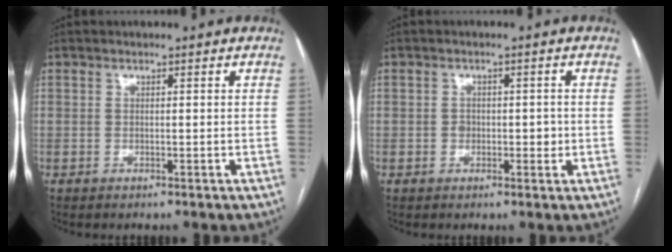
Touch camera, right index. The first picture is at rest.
{"total": 2.4, "force": [-0.3, 1.8, 1.6], "torque": [-0.019, 0.005, -0.003]}